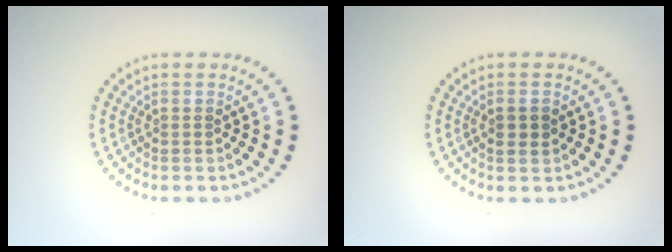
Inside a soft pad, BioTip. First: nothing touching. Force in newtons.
{"total": 1.4, "press": 1.4, "slide": 0.2}